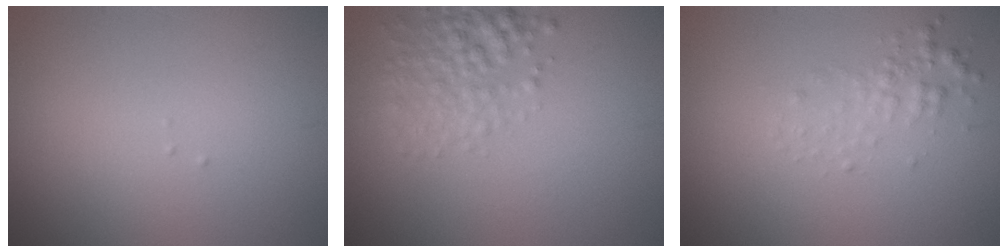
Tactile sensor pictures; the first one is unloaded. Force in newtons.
{"total": 3.1, "press": 3.1, "slide": 0.1}
{"total": 1.7, "press": 1.7, "slide": 0.0}